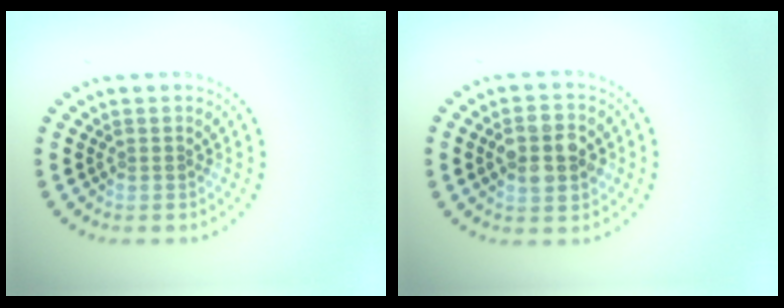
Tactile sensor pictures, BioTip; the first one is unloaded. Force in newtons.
{"total": 4.5, "press": 4.5, "slide": 0.1}